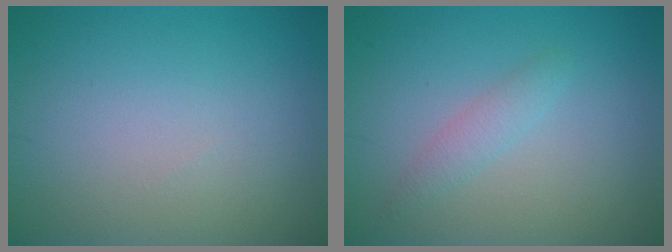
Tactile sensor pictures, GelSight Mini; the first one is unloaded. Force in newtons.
{"total": 1.6, "press": 1.6, "slide": 0.2}